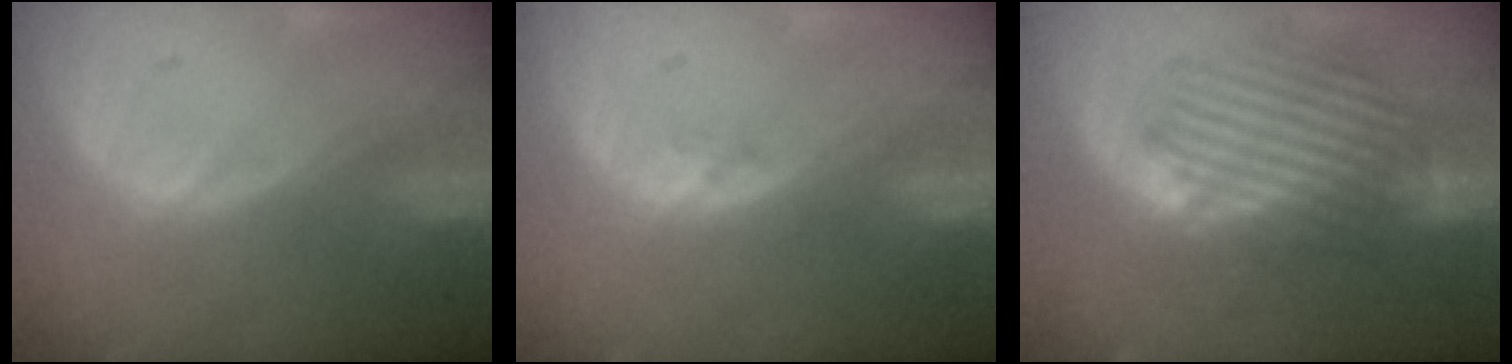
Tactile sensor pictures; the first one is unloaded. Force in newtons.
{"total": 1.1, "press": 0.8, "slide": 0.7}
{"total": 8.9, "press": 8.5, "slide": 2.7}